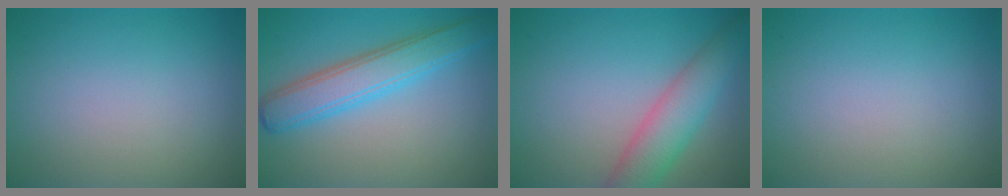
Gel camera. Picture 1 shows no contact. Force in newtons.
{"total": 4.9, "press": 4.9, "slide": 0.2}
{"total": 4.9, "press": 4.9, "slide": 0.2}
{"total": 0.0}